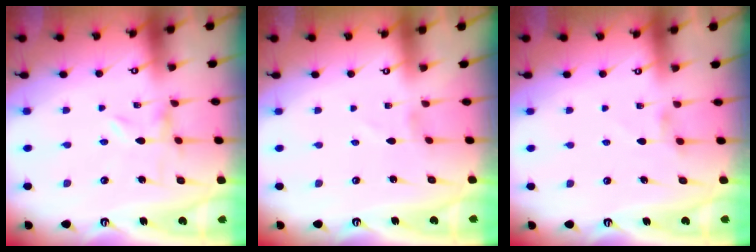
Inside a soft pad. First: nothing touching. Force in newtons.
{"total": 1.1, "press": 1.1, "slide": 0.1}
{"total": 2.4, "press": 2.4, "slide": 0.4}